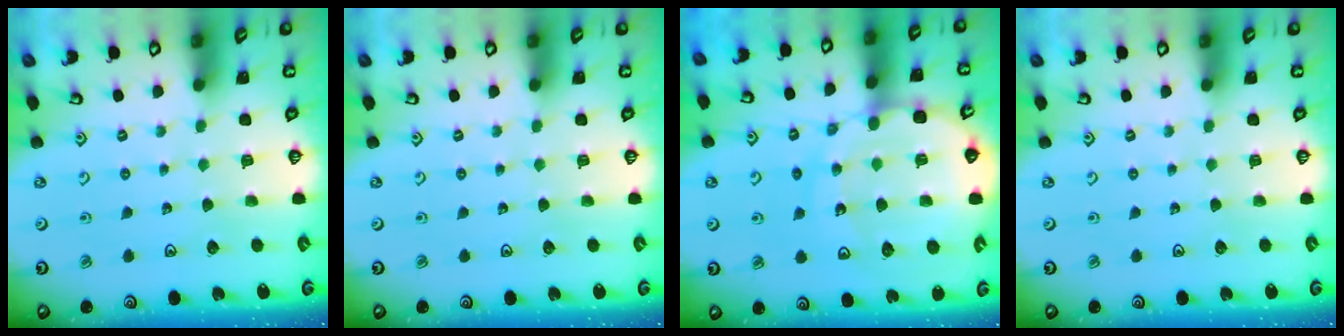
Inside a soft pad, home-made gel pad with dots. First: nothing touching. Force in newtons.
{"total": 0.0}
{"total": 16.4, "press": 16.1, "slide": 3.1}
{"total": 0.0}